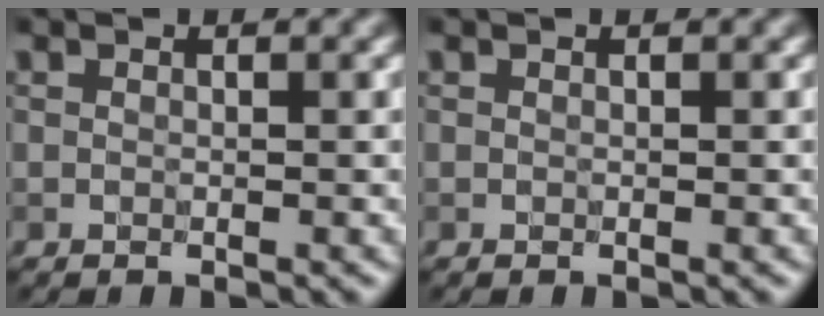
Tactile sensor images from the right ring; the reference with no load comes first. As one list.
[{"total": 0.0}]